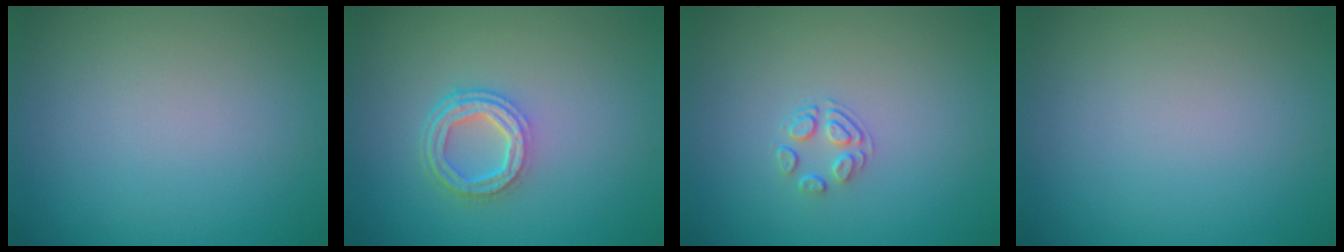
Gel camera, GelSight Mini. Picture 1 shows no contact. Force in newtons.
{"total": 3.8, "press": 2.9, "slide": 2.4}
{"total": 1.7, "press": 1.0, "slide": 1.4}
{"total": 0.0}